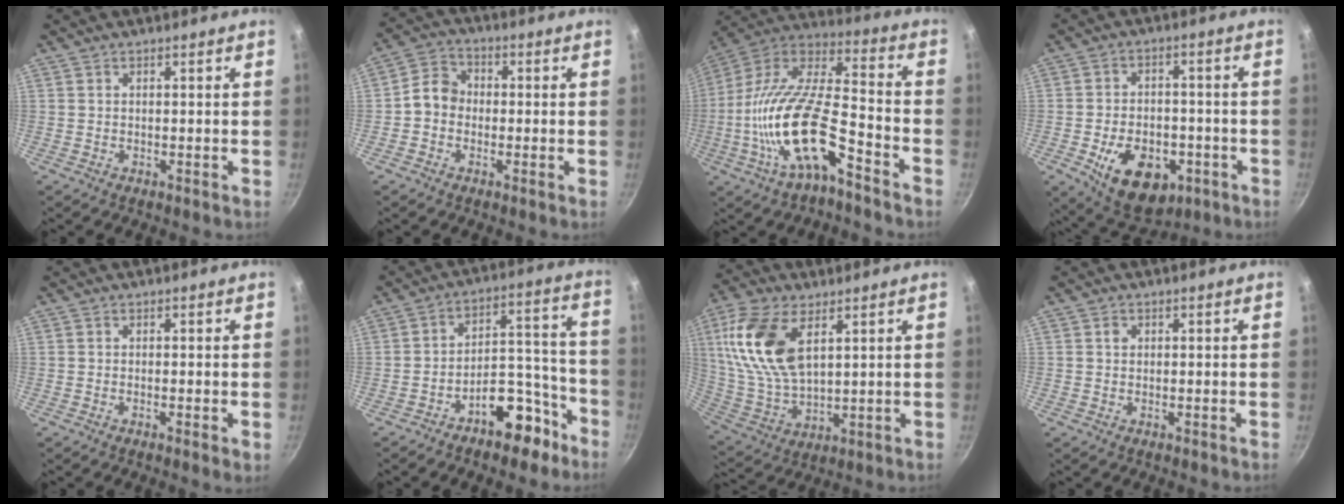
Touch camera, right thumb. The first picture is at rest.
{"total": 6.0, "force": [-0.9, 5.1, 3.1], "torque": [-0.027, 0.020, -0.035]}
{"total": 20.6, "force": [-8.5, 7.5, 17.1], "torque": [-0.315, 0.055, -0.173]}
{"total": 14.7, "force": [-5.3, 9.5, 9.8], "torque": [-0.123, 0.015, -0.068]}
{"total": 1.5, "force": [-0.4, 0.1, 1.5], "torque": [-0.024, -0.006, -0.008]}
{"total": 12.4, "force": [-7.8, 6.0, 7.4], "torque": [-0.065, 0.091, -0.107]}
{"total": 16.9, "force": [6.0, 9.1, 12.9], "torque": [-0.246, -0.018, 0.125]}
{"total": 1.2, "force": [0.3, 1.0, 0.5], "torque": [-0.004, 0.002, 0.005]}